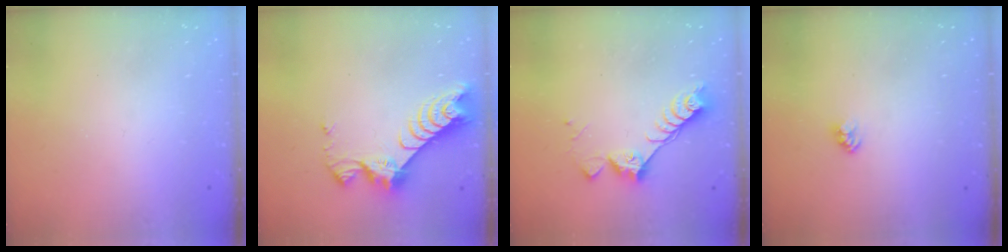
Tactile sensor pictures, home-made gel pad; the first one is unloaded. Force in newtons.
{"total": 9.3, "press": 9.2, "slide": 0.8}
{"total": 9.8, "press": 9.7, "slide": 1.1}
{"total": 2.4, "press": 2.4, "slide": 0.1}